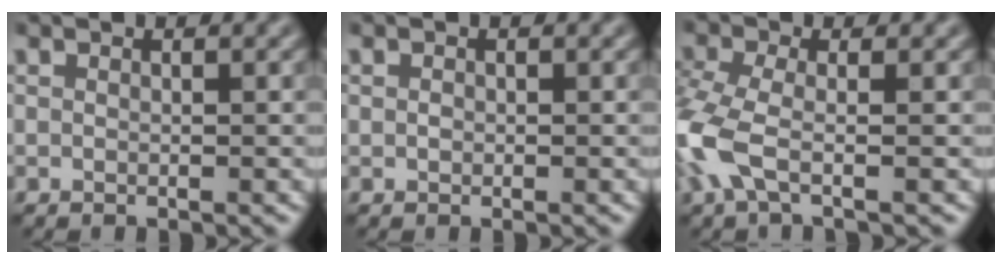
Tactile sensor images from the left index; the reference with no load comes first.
{"total": 0.5, "force": [-0.3, 0.4, 0.1], "torque": [-0.001, -0.001, -0.003]}
{"total": 5.4, "force": [-2.5, 2.0, 4.3], "torque": [-0.120, -0.006, -0.062]}